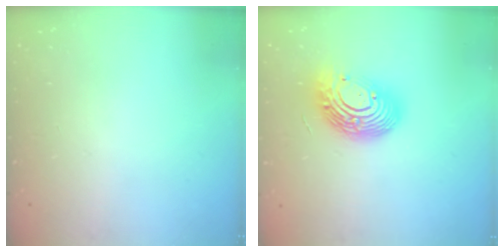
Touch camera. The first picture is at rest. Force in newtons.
{"total": 15.1, "press": 15.1, "slide": 1.4}